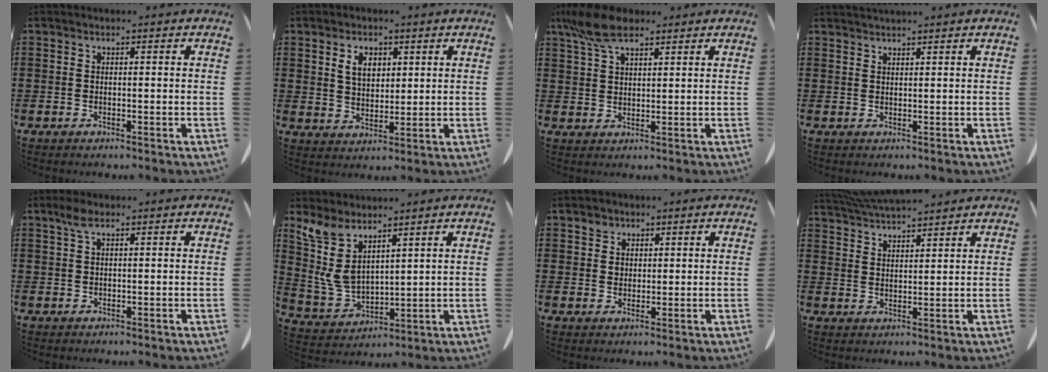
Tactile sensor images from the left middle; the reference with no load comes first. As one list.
[{"total": 4.2, "force": [2.2, 2.6, 2.5], "torque": [-0.050, 0.006, 0.038]}, {"total": 7.3, "force": [4.9, 2.7, 4.8], "torque": [-0.111, -0.003, 0.092]}, {"total": 1.2, "force": [1.2, 0.0, 0.3], "torque": [-0.008, 0.000, 0.023]}, {"total": 2.3, "force": [1.2, 0.9, 1.7], "torque": [-0.040, 0.003, 0.022]}, {"total": 7.6, "force": [4.2, 4.2, 4.8], "torque": [-0.138, -0.019, 0.076]}, {"total": 2.3, "force": [1.4, 1.8, 0.3], "torque": [-0.005, 0.002, 0.025]}, {"total": 5.6, "force": [5.3, 0.4, 1.6], "torque": [-0.049, -0.019, 0.099]}]